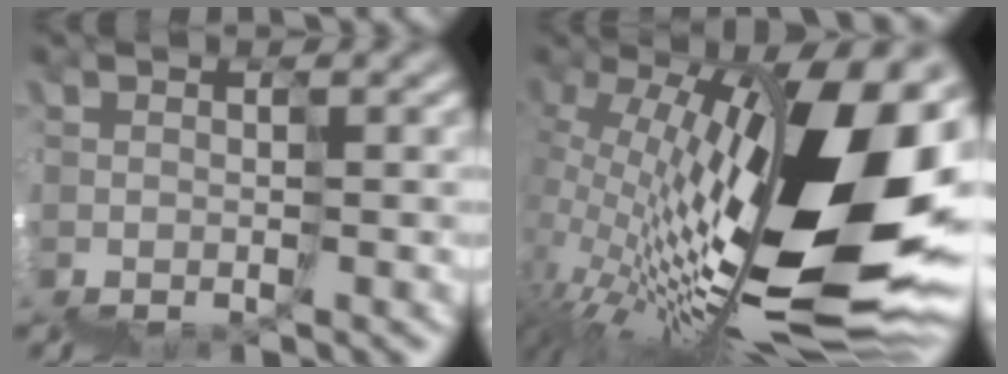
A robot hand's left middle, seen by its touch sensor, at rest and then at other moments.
{"total": 13.8, "force": [2.9, 2.7, 13.2], "torque": [-0.193, 0.040, 0.038]}